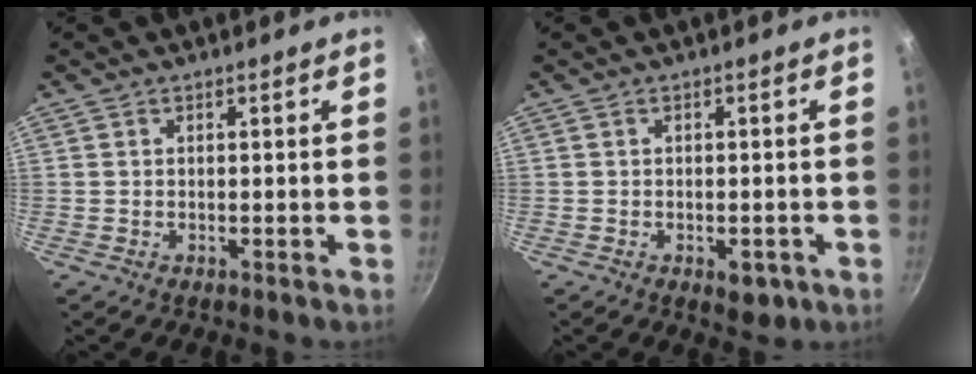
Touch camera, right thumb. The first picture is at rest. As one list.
[{"total": 3.8, "force": [-1.6, 2.2, 2.7], "torque": [-0.023, 0.010, -0.013]}]